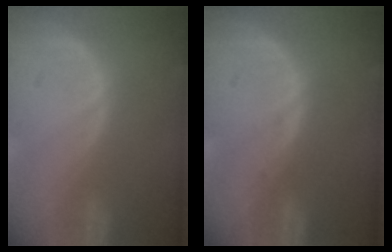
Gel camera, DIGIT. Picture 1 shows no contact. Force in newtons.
{"total": 0.6, "press": 0.3, "slide": 0.5}